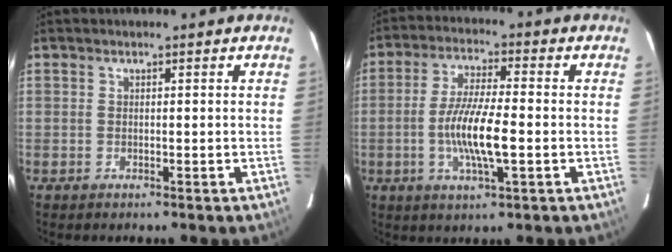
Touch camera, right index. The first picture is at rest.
{"total": 10.0, "force": [-2.2, 1.8, 9.6], "torque": [-0.186, -0.005, -0.043]}